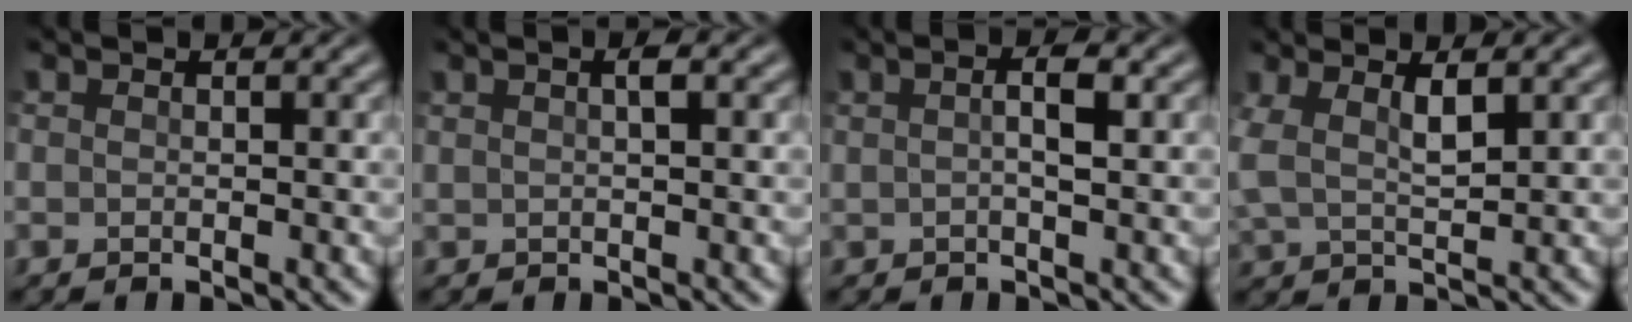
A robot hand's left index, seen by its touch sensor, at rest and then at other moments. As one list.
[{"total": 1.2, "force": [0.5, 0.3, 1.1], "torque": [-0.021, 0.003, 0.008]}, {"total": 2.2, "force": [0.3, 0.5, 2.2], "torque": [-0.032, -0.003, 0.003]}, {"total": 3.1, "force": [1.2, 1.2, 2.6], "torque": [-0.068, 0.001, 0.022]}]